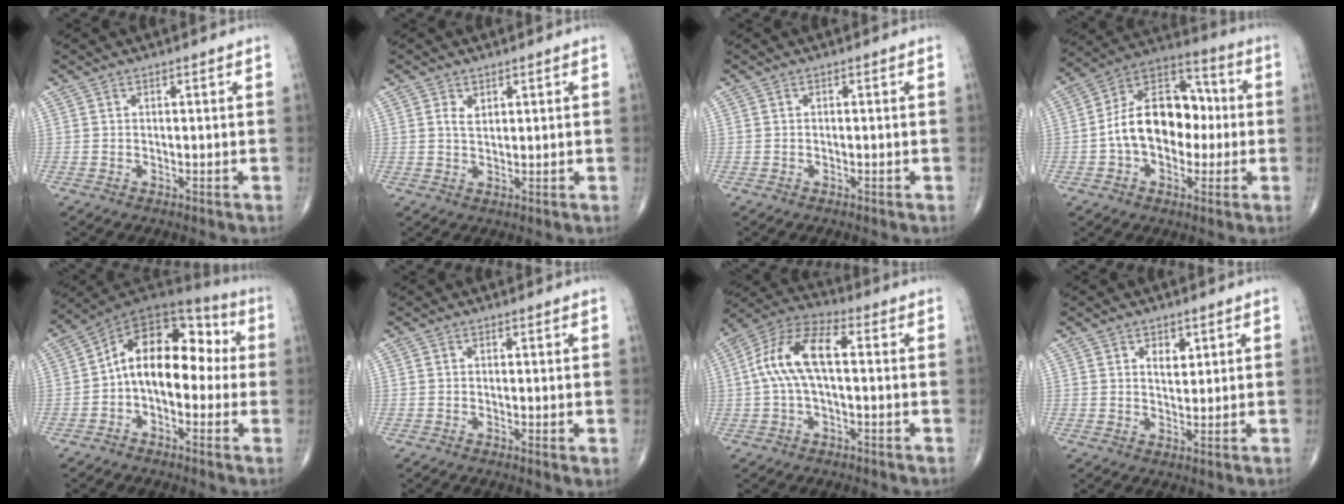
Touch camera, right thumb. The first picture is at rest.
{"total": 2.1, "force": [1.1, 1.2, 1.2], "torque": [-0.016, -0.008, 0.023]}
{"total": 0.0}
{"total": 16.8, "force": [-0.7, 11.2, 12.5], "torque": [-0.177, 0.047, -0.020]}
{"total": 15.9, "force": [-0.1, 9.7, 12.6], "torque": [-0.159, 0.054, -0.016]}
{"total": 1.4, "force": [-0.2, 0.3, 1.3], "torque": [-0.028, -0.007, -0.006]}
{"total": 12.1, "force": [0.7, 5.6, 10.8], "torque": [-0.221, 0.041, 0.004]}
{"total": 3.3, "force": [1.6, 2.0, 2.1], "torque": [-0.018, -0.010, 0.026]}